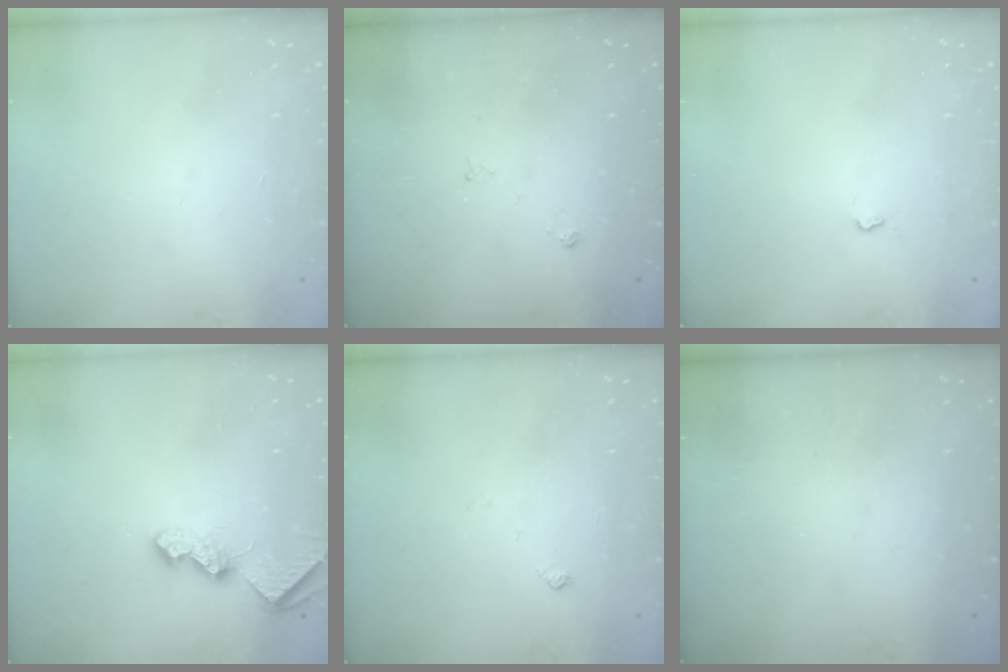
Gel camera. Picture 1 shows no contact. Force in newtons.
{"total": 4.4, "press": 4.3, "slide": 0.6}
{"total": 1.9, "press": 1.9, "slide": 0.4}
{"total": 7.4, "press": 7.3, "slide": 0.9}
{"total": 3.8, "press": 3.8, "slide": 0.7}
{"total": 0.0}